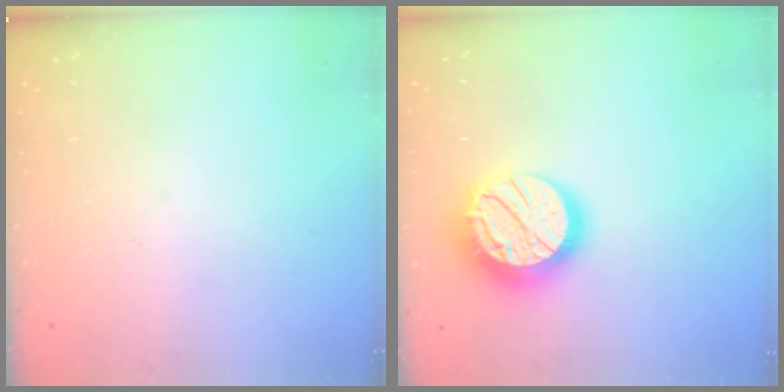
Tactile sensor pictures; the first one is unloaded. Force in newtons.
{"total": 17.9, "press": 17.9, "slide": 1.0}